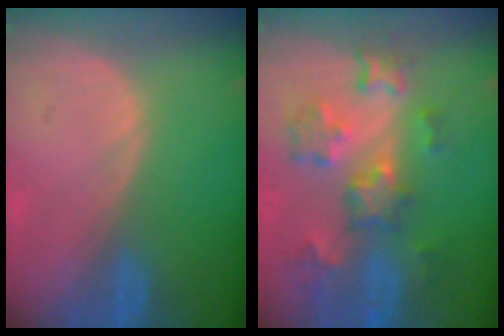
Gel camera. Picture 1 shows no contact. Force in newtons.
{"total": 9.2, "press": 8.1, "slide": 4.4}